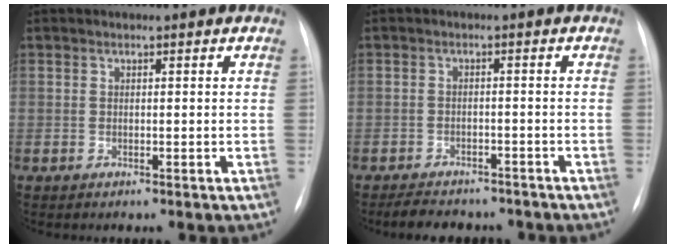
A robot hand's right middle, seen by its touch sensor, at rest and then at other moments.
{"total": 8.2, "force": [-7.0, 3.3, 2.6], "torque": [-0.041, 0.003, -0.091]}